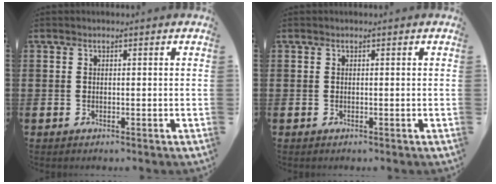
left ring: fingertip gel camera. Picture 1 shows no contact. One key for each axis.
{"total": 0.0}